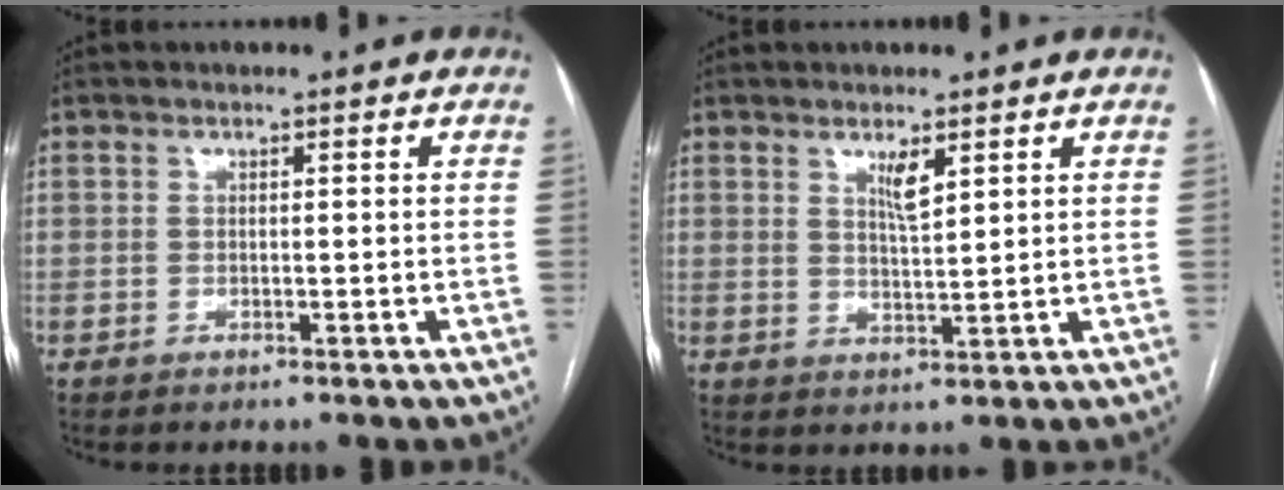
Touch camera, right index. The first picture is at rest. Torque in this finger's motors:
{"motor_torque": [0.12, 0.12, 0.06, 0.05]}